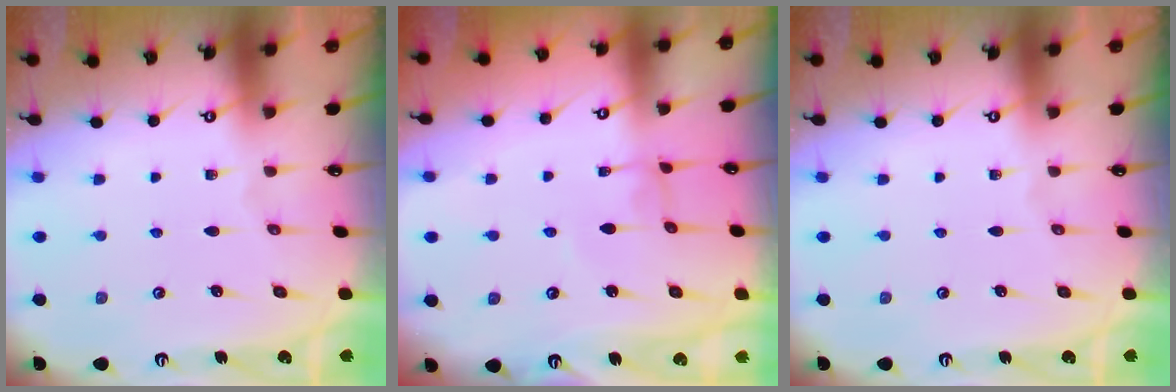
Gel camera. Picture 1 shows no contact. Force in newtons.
{"total": 3.1, "press": 3.1, "slide": 0.1}
{"total": 0.0}